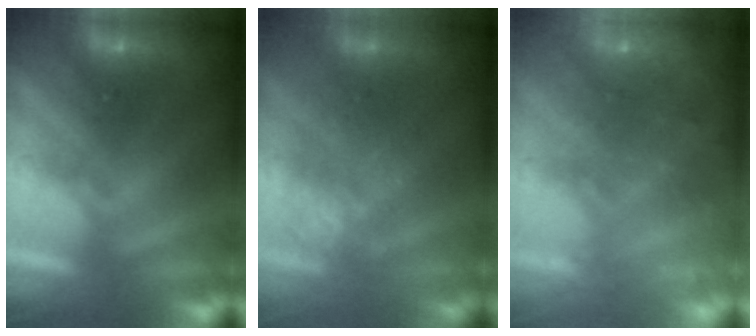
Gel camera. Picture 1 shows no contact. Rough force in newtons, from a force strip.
{"total": 3.8}
{"total": 7.1}